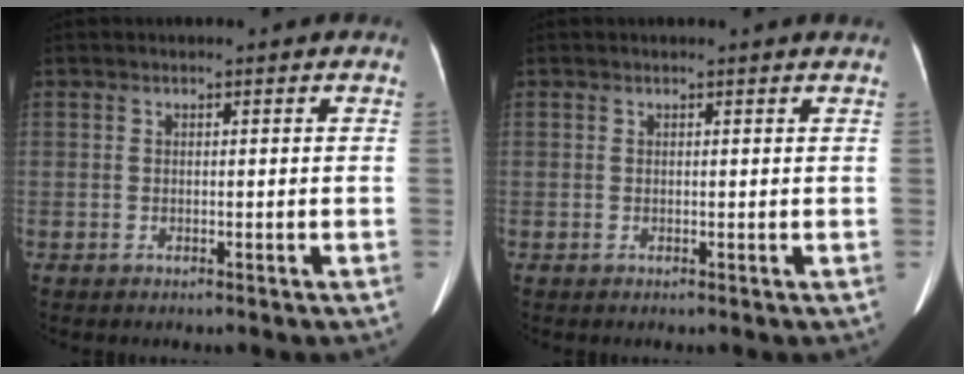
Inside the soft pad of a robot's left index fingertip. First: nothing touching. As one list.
[{"total": 1.1, "force": [1.0, -0.1, 0.3], "torque": [-0.013, -0.003, 0.009]}]